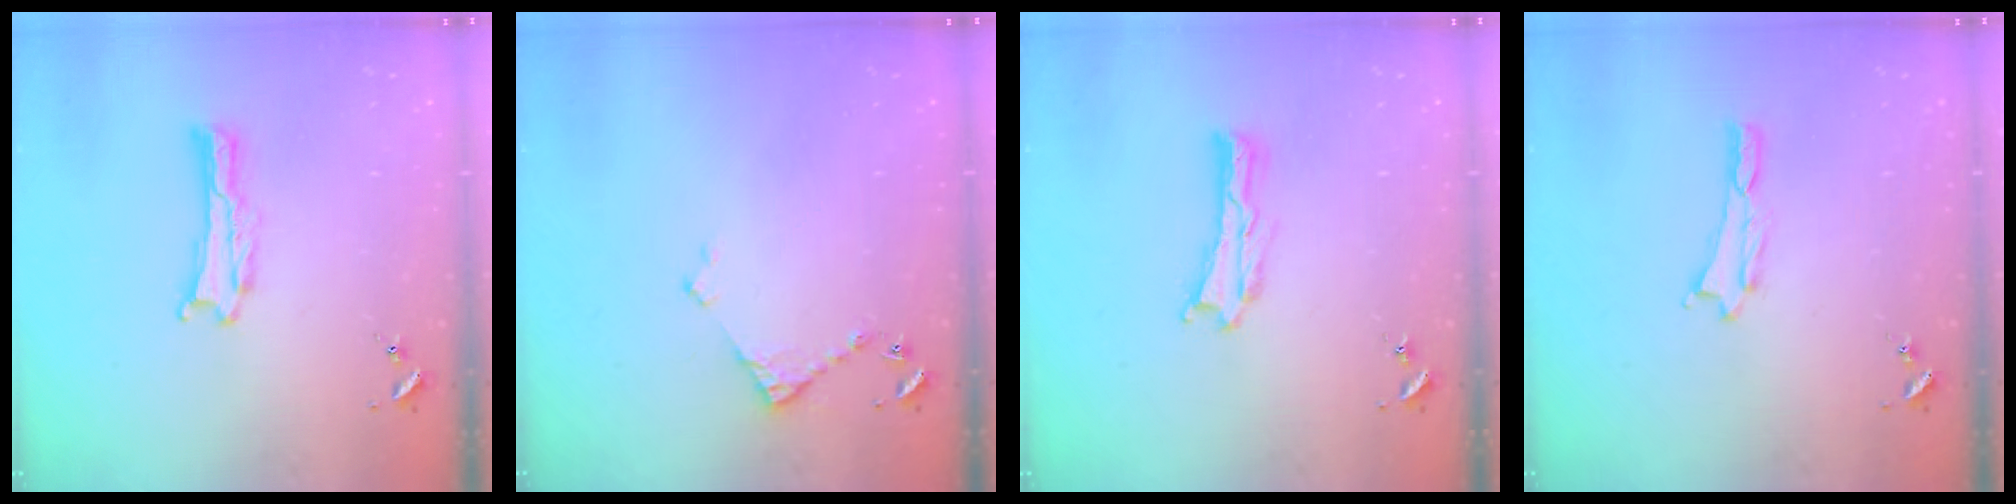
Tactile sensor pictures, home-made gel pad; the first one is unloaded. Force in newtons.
{"total": 3.7, "press": 3.6, "slide": 0.3}
{"total": 0.0}
{"total": 0.0}